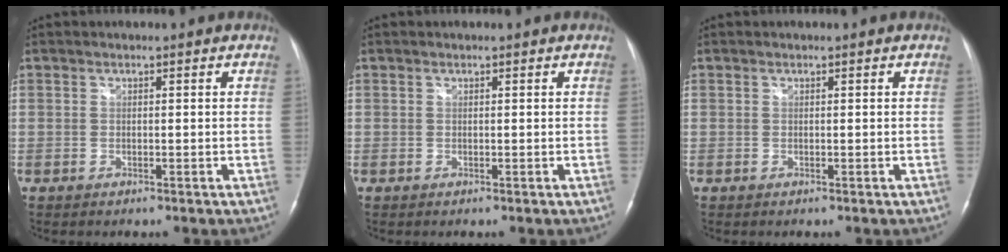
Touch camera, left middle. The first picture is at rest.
{"total": 0.0}
{"total": 0.0}